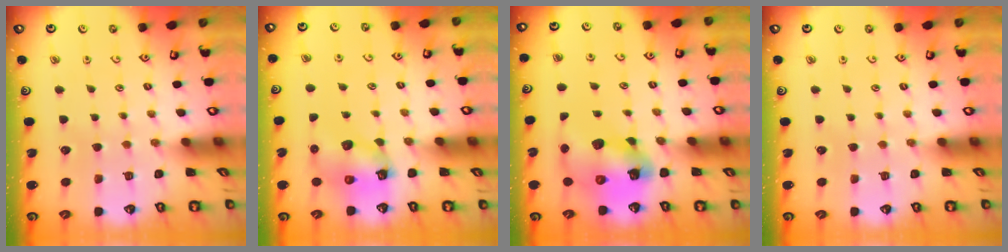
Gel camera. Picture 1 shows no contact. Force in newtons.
{"total": 8.6, "press": 8.6, "slide": 0.7}
{"total": 12.8, "press": 12.7, "slide": 1.8}
{"total": 0.0}